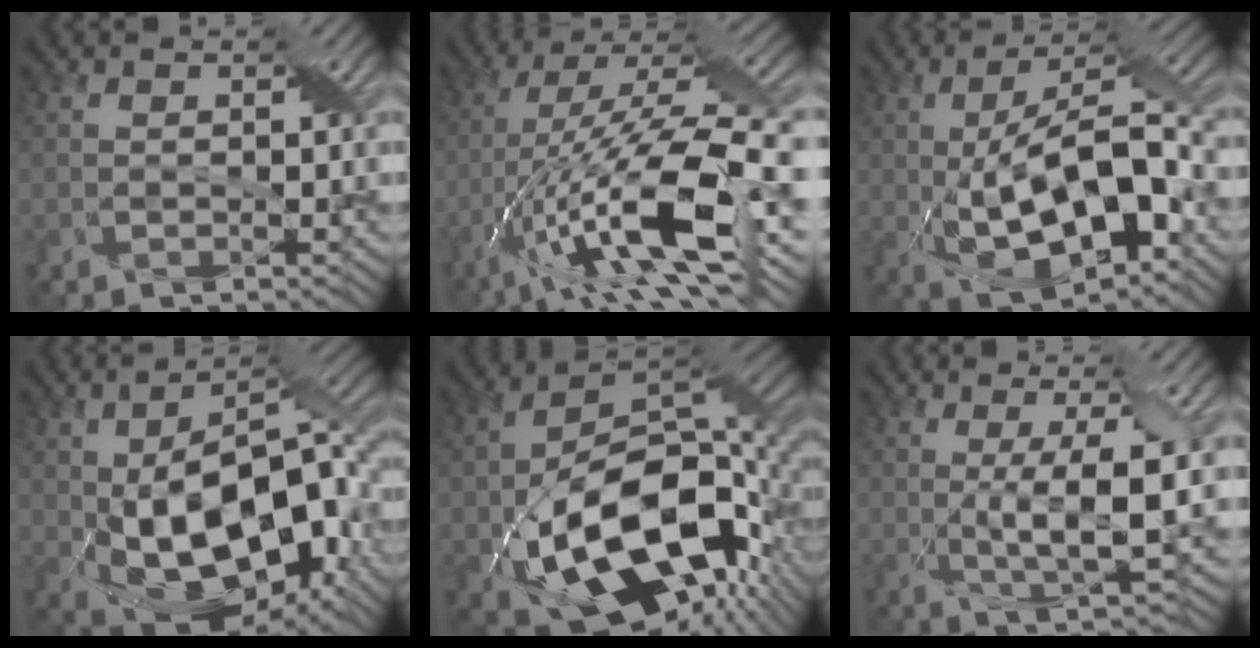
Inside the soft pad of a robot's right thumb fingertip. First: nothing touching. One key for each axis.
{"total": 18.7, "fx": -6.6, "fy": 6.0, "fz": 16.4, "tx": -0.321, "ty": -0.011, "tz": -0.124}
{"total": 14.5, "fx": -2.9, "fy": 6.2, "fz": 12.8, "tx": -0.227, "ty": 0.000, "tz": -0.056}
{"total": 19.2, "fx": -3.1, "fy": 10.5, "fz": 15.8, "tx": -0.266, "ty": -0.020, "tz": -0.040}
{"total": 18.8, "fx": -6.2, "fy": 10.8, "fz": 14.1, "tx": -0.248, "ty": -0.029, "tz": -0.099}
{"total": 7.2, "fx": 0.1, "fy": 1.5, "fz": 7.1, "tx": -0.125, "ty": 0.003, "tz": 0.004}